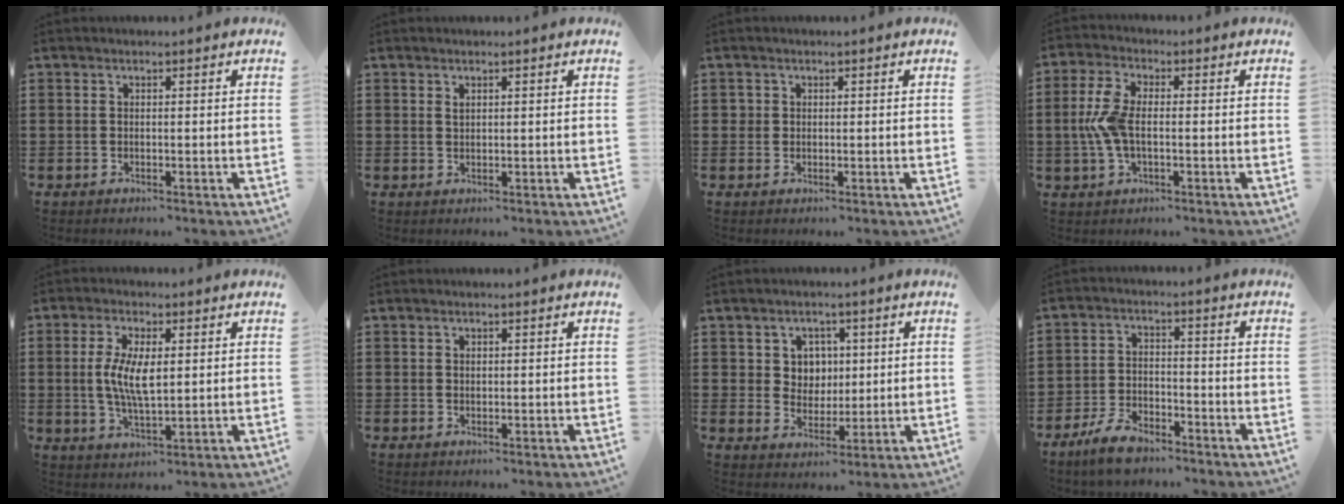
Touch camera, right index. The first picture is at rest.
{"total": 0.8, "force": [0.5, 0.4, 0.5], "torque": [-0.011, 0.002, 0.009]}
{"total": 1.1, "force": [0.3, 1.1, 0.2], "torque": [-0.006, 0.005, 0.006]}
{"total": 6.6, "force": [-0.4, 3.2, 5.8], "torque": [-0.148, -0.006, -0.018]}
{"total": 6.9, "force": [0.7, 2.7, 6.3], "torque": [-0.129, 0.007, 0.010]}
{"total": 0.7, "force": [0.4, 0.5, 0.2], "torque": [-0.004, 0.004, 0.008]}
{"total": 4.7, "force": [1.6, 4.3, 1.0], "torque": [-0.032, 0.013, 0.027]}
{"total": 5.3, "force": [-4.2, 2.1, 2.5], "torque": [-0.060, 0.011, -0.084]}